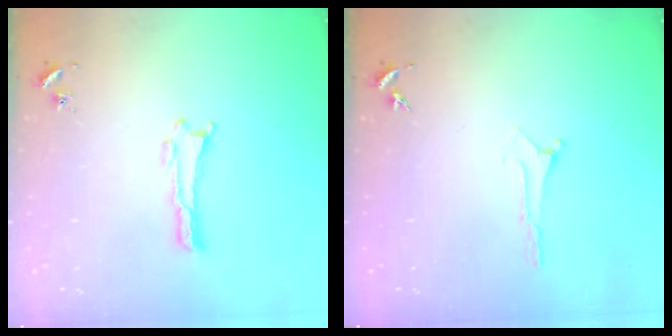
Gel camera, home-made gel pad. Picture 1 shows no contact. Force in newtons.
{"total": 0.0}